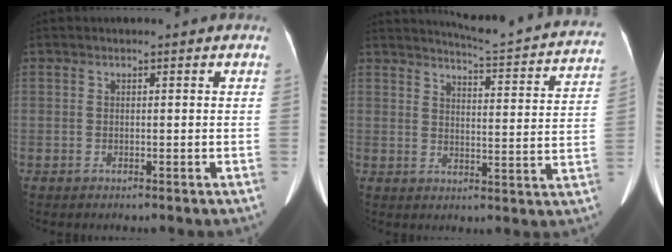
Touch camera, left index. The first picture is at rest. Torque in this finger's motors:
{"motor_torque": [-0.07, -0.86, -0.07, 0.01]}